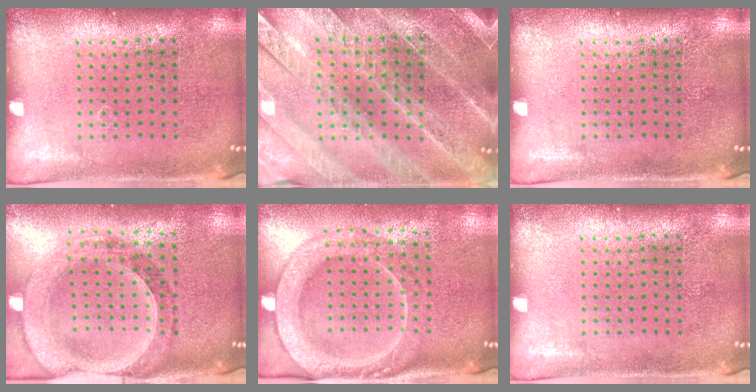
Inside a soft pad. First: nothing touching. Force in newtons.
{"total": 3.1, "press": 3.0, "slide": 0.7}
{"total": 0.0}
{"total": 1.4, "press": 1.3, "slide": 0.4}
{"total": 2.3, "press": 2.2, "slide": 0.9}
{"total": 0.0}